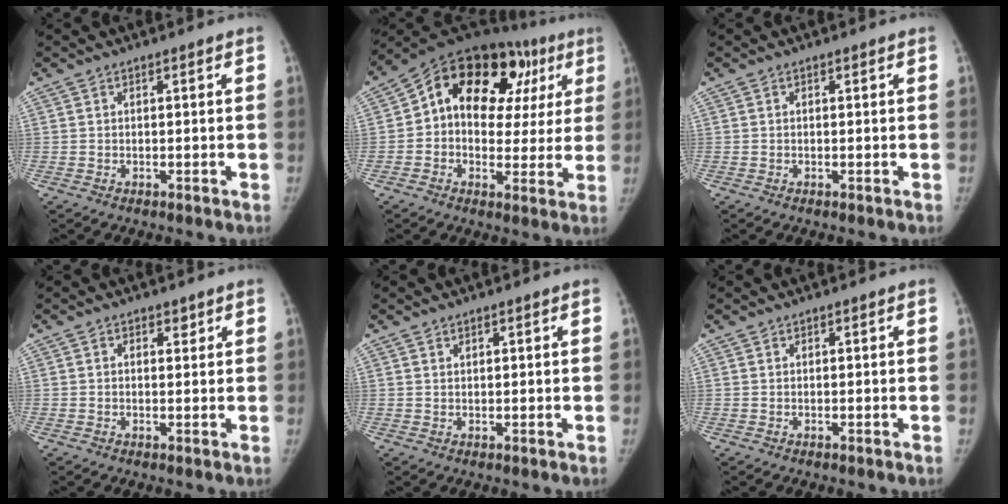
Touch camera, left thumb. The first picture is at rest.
{"total": 22.4, "force": [7.0, 14.6, 15.5], "torque": [-0.176, 0.051, 0.102]}
{"total": 0.0}
{"total": 1.4, "force": [0.8, 0.9, 0.7], "torque": [0.000, -0.003, 0.009]}
{"total": 0.8, "force": [0.7, 0.3, 0.3], "torque": [-0.001, -0.005, 0.011]}
{"total": 0.0}